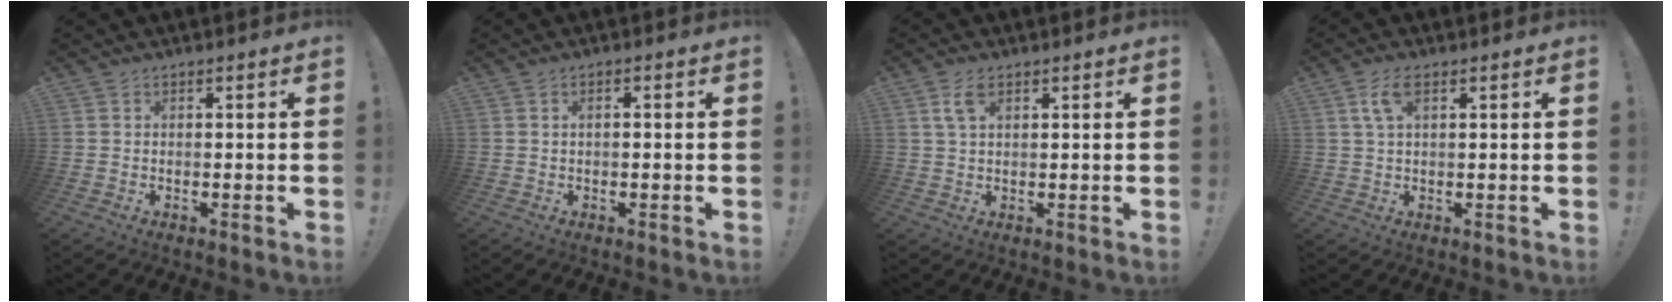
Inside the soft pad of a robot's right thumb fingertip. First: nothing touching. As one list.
[{"total": 1.2, "force": [-0.2, 0.2, 1.2], "torque": [-0.025, 0.003, -0.004]}, {"total": 4.5, "force": [2.2, 2.3, 3.2], "torque": [-0.054, -0.004, 0.039]}, {"total": 5.2, "force": [2.1, 2.3, 4.1], "torque": [-0.079, 0.004, 0.037]}]